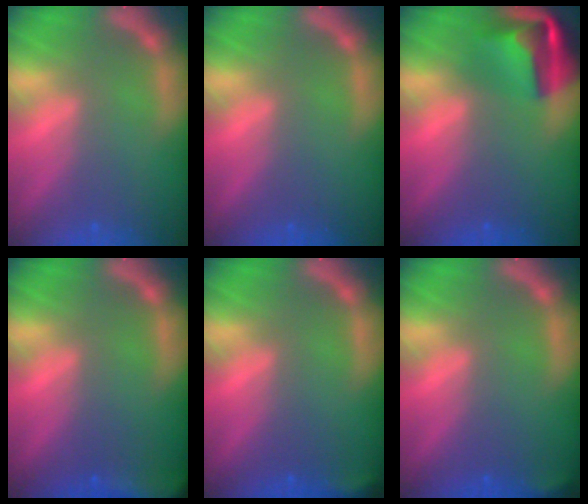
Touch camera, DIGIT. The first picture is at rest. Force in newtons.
{"total": 0.0}
{"total": 7.4}
{"total": 8.0}
{"total": 1.9}
{"total": 1.4}